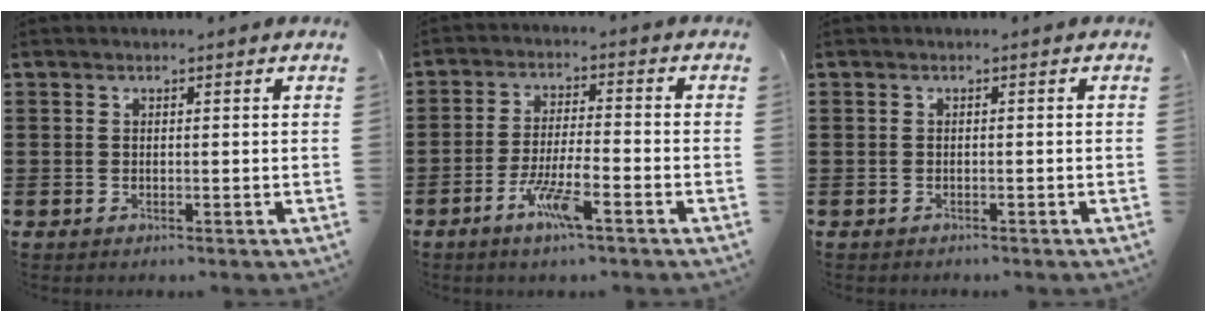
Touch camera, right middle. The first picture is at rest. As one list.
[{"total": 6.7, "force": [-3.8, 1.1, 5.4], "torque": [-0.111, -0.006, -0.071]}, {"total": 0.6, "force": [-0.6, 0.2, -0.1], "torque": [0.002, 0.001, -0.013]}]